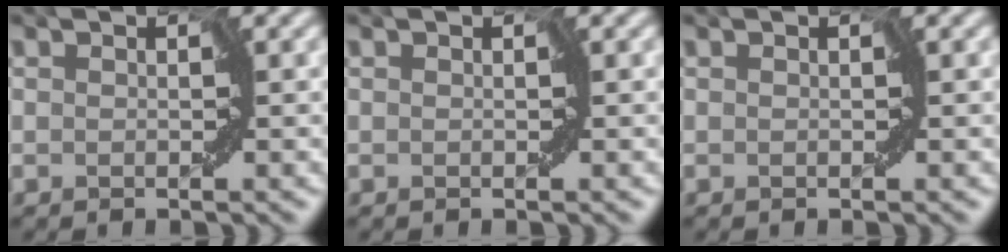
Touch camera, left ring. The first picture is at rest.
{"total": 0.0}
{"total": 0.0}